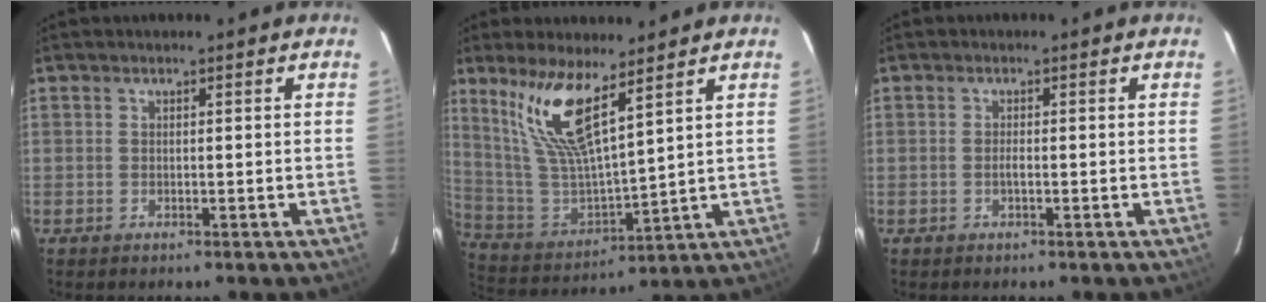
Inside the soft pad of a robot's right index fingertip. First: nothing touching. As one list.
[{"total": 13.8, "force": [8.7, 2.8, 10.4], "torque": [-0.199, 0.001, 0.190]}, {"total": 1.1, "force": [-0.4, 0.2, 1.0], "torque": [-0.019, 0.001, -0.008]}]